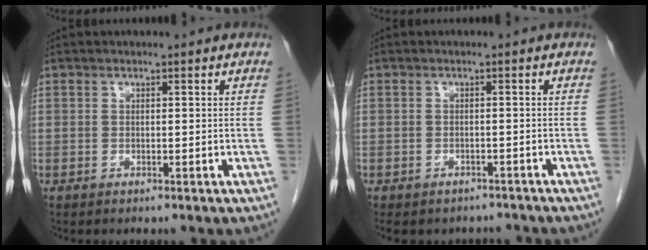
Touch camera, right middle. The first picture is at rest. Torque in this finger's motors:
{"motor_torque": [0.11, -0.11, 0.03, 0.03]}